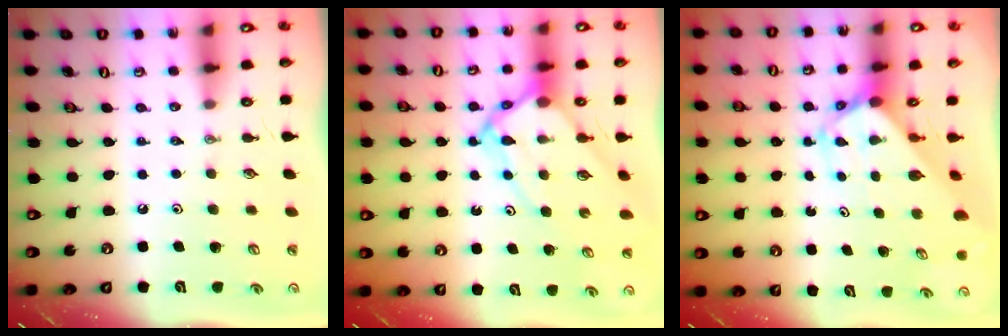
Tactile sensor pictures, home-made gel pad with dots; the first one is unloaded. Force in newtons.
{"total": 10.6, "press": 10.5, "slide": 1.0}
{"total": 3.1, "press": 3.1, "slide": 0.3}